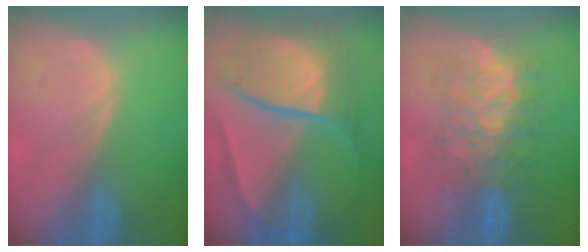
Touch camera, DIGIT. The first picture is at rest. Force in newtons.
{"total": 10.7, "press": 10.7, "slide": 1.1}
{"total": 8.0, "press": 8.0, "slide": 0.6}